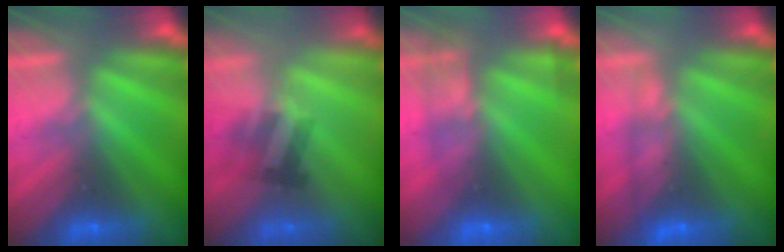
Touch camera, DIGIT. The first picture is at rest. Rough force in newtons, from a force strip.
{"total": 2.1}
{"total": 2.4}
{"total": 4.5}